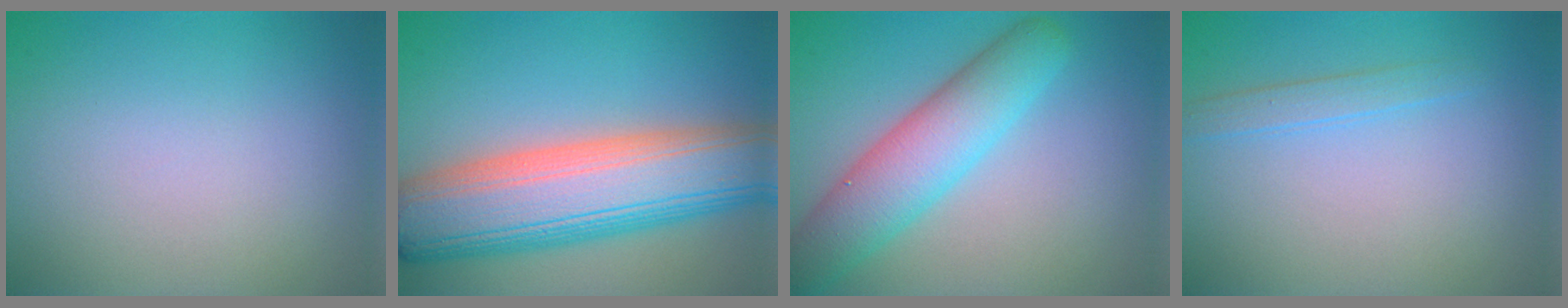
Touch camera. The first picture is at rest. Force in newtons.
{"total": 12.0, "press": 12.0, "slide": 0.5}
{"total": 6.5, "press": 6.5, "slide": 0.5}
{"total": 1.3, "press": 1.3, "slide": 0.1}